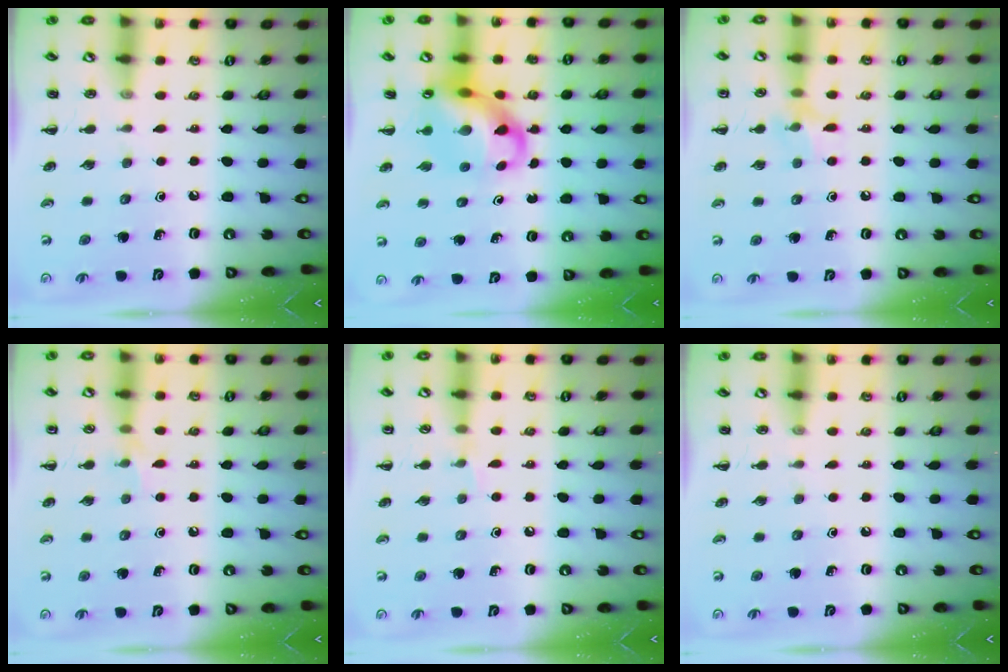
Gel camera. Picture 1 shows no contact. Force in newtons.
{"total": 9.9, "press": 9.5, "slide": 2.7}
{"total": 7.1, "press": 6.9, "slide": 1.8}
{"total": 5.1, "press": 5.0, "slide": 1.1}
{"total": 4.4, "press": 4.2, "slide": 1.3}
{"total": 0.0}